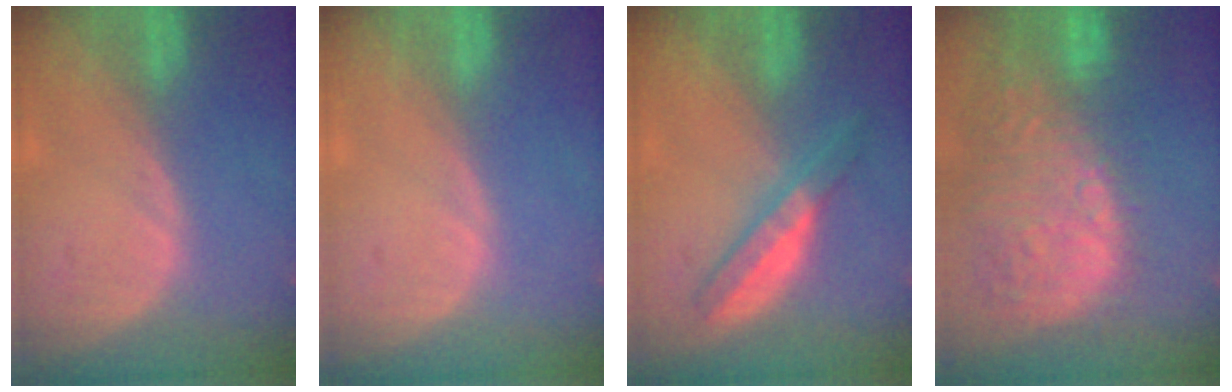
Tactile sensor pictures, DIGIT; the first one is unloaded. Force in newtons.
{"total": 0.0}
{"total": 4.8, "press": 4.8, "slide": 0.7}
{"total": 15.6, "press": 12.7, "slide": 9.0}